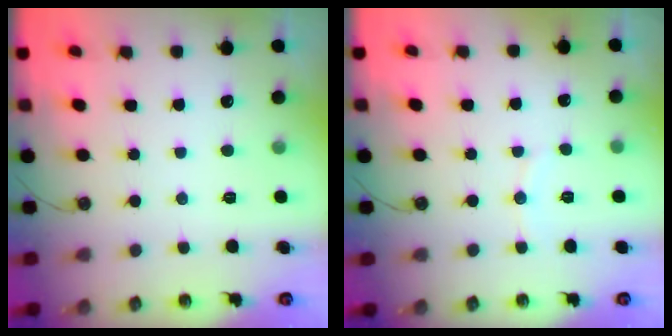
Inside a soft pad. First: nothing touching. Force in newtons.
{"total": 4.6, "press": 4.6, "slide": 0.5}